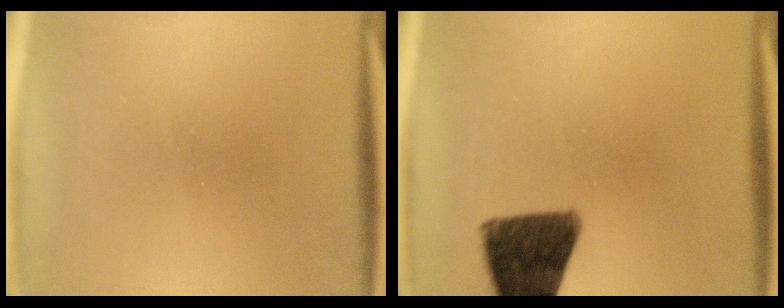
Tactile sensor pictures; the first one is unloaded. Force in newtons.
{"total": 12.4}